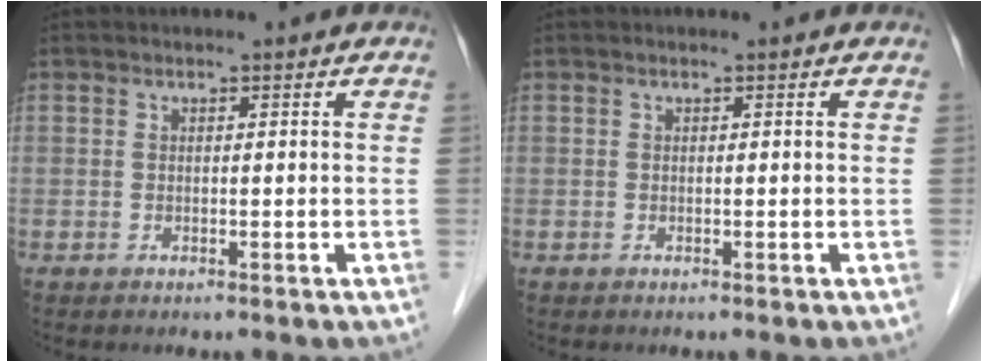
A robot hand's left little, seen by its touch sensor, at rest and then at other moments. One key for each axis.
{"total": 0.0}